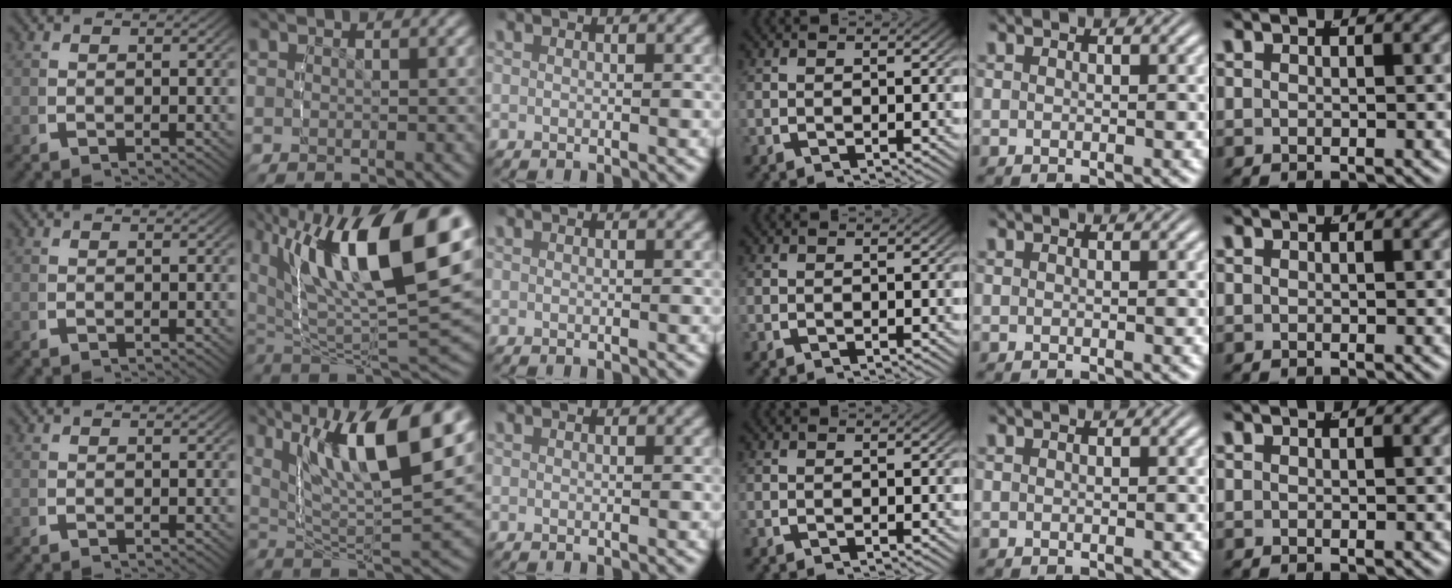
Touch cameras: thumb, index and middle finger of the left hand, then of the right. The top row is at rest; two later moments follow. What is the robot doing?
{"motion": "lift_and_place", "object": "glue stick"}